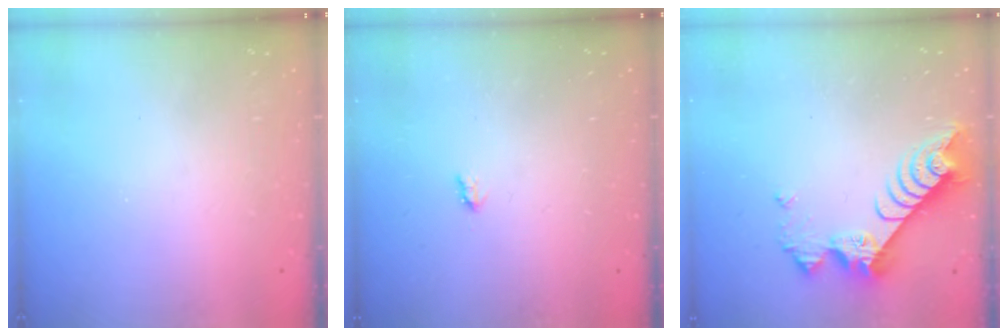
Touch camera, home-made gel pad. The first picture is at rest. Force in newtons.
{"total": 1.9, "press": 1.9, "slide": 0.3}
{"total": 9.3, "press": 9.3, "slide": 1.0}